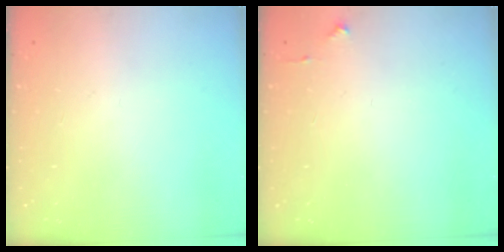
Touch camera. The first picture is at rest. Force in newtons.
{"total": 2.7, "press": 2.6, "slide": 0.4}